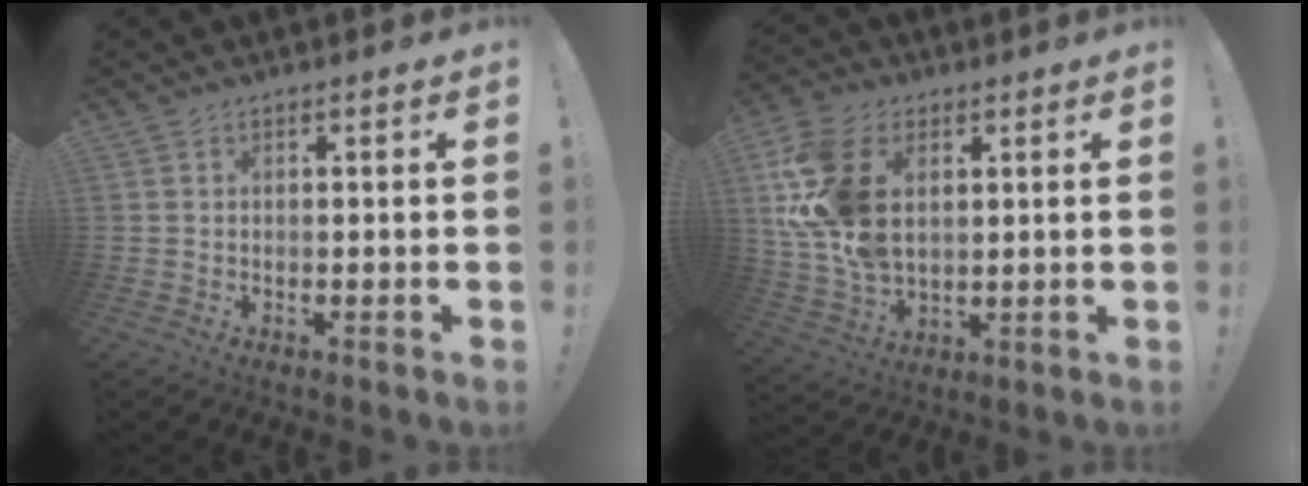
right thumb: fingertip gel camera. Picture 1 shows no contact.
{"total": 18.6, "force": [4.7, 12.4, 13.0], "torque": [-0.266, -0.014, 0.087]}